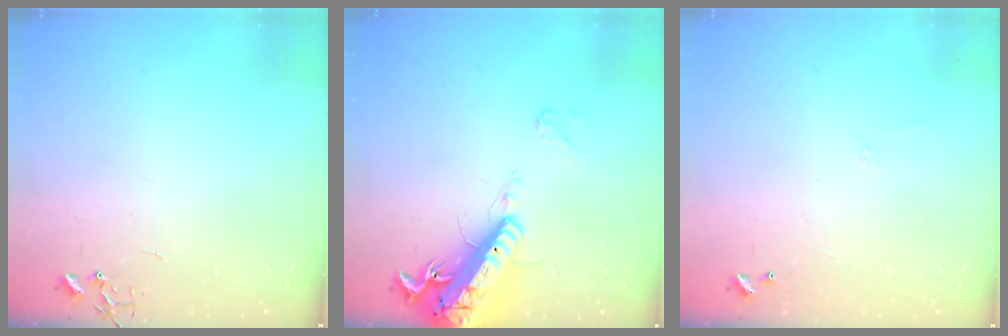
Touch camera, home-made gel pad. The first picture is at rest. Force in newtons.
{"total": 18.9, "press": 18.5, "slide": 3.7}
{"total": 5.6, "press": 5.6, "slide": 0.4}